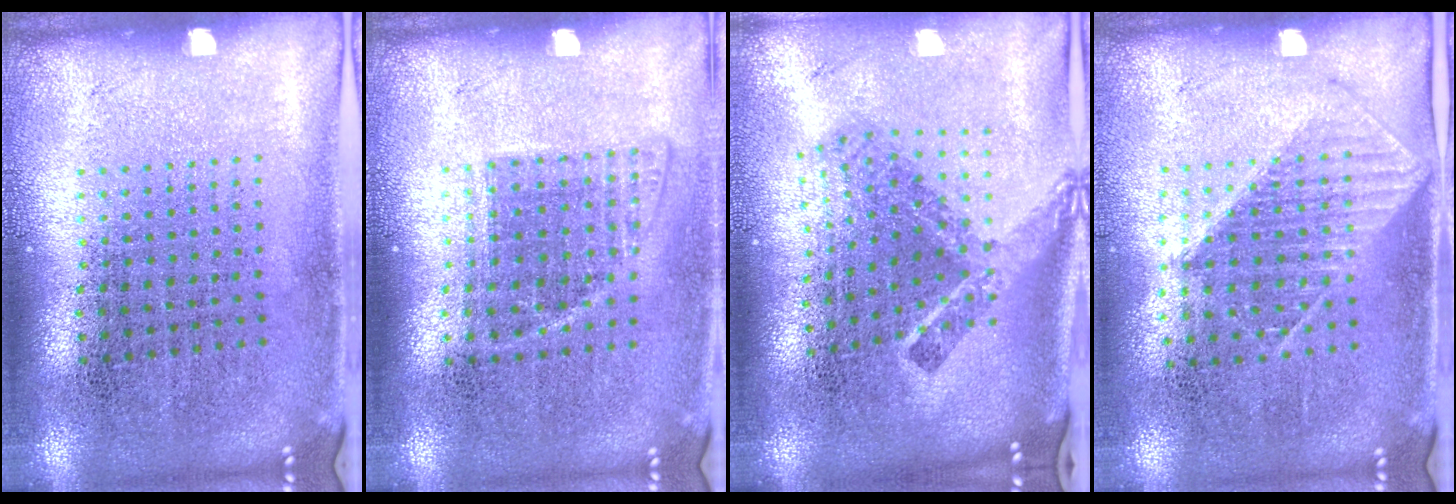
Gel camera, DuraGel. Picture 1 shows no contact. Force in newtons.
{"total": 1.0, "press": 0.9, "slide": 0.4}
{"total": 2.2, "press": 1.5, "slide": 1.7}
{"total": 1.0, "press": 0.9, "slide": 0.3}